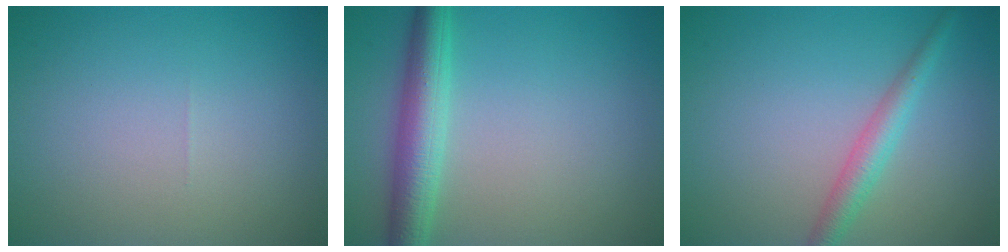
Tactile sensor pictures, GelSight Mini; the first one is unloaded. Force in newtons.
{"total": 4.5, "press": 4.5, "slide": 0.1}
{"total": 2.6, "press": 2.6, "slide": 0.0}